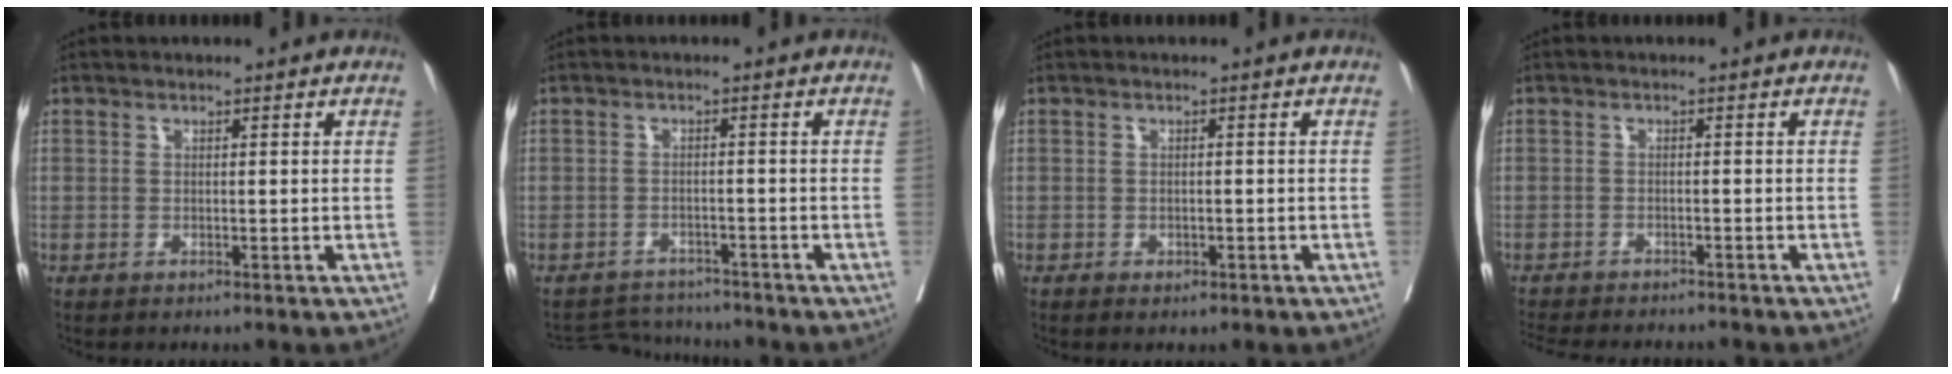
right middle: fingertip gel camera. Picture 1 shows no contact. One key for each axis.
{"total": 4.1, "fx": -4.0, "fy": 0.4, "fz": -1.0, "tx": 0.010, "ty": 0.003, "tz": -0.063}
{"total": 1.3, "fx": -0.7, "fy": 0.9, "fz": 0.8, "tx": -0.016, "ty": 0.000, "tz": -0.003}
{"total": 10.8, "fx": -9.8, "fy": 1.9, "fz": 4.0, "tx": -0.070, "ty": -0.013, "tz": -0.132}